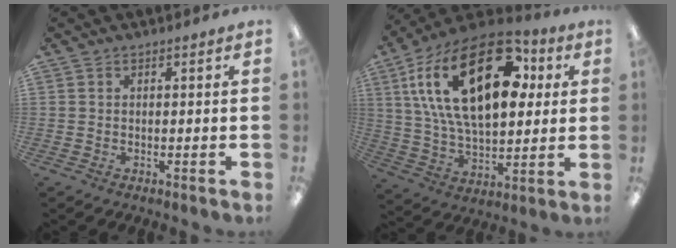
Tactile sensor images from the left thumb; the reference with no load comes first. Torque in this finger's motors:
{"motor_torque": [2.53, 2.48, 2.20, -0.56, 0.35]}